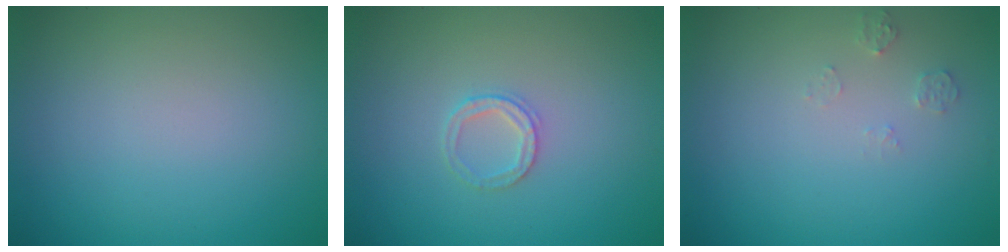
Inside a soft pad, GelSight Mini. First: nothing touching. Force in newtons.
{"total": 1.6, "press": 1.6, "slide": 0.2}
{"total": 1.1, "press": 1.1, "slide": 0.1}